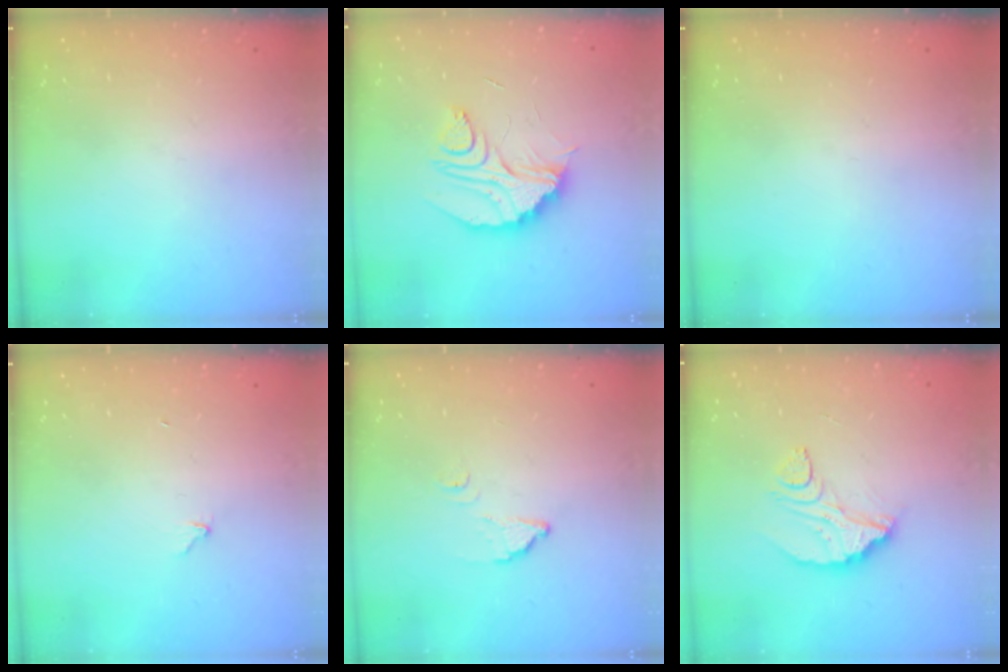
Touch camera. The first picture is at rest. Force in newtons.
{"total": 11.8, "press": 11.8, "slide": 0.8}
{"total": 0.0}
{"total": 4.8, "press": 4.8, "slide": 0.3}
{"total": 2.1, "press": 2.1, "slide": 0.1}
{"total": 9.8, "press": 9.7, "slide": 0.8}